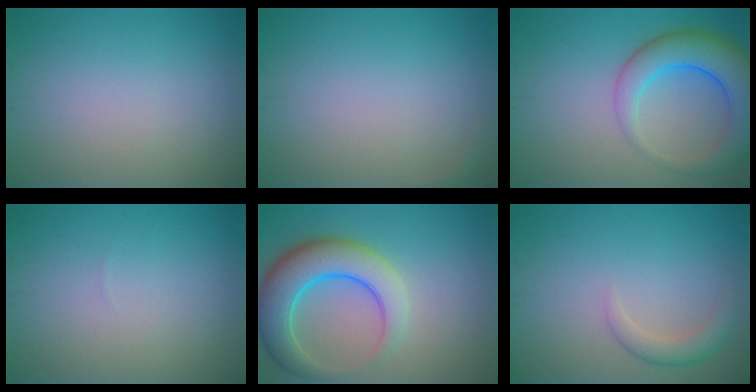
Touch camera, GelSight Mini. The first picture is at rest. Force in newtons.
{"total": 0.6, "press": 0.6, "slide": 0.1}
{"total": 7.1, "press": 7.1, "slide": 0.3}
{"total": 0.0}
{"total": 7.6, "press": 7.6, "slide": 0.8}
{"total": 2.1, "press": 2.1, "slide": 0.2}